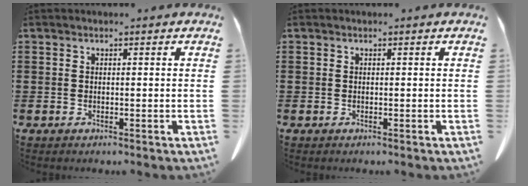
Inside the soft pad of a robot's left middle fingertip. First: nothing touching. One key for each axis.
{"total": 0.0}